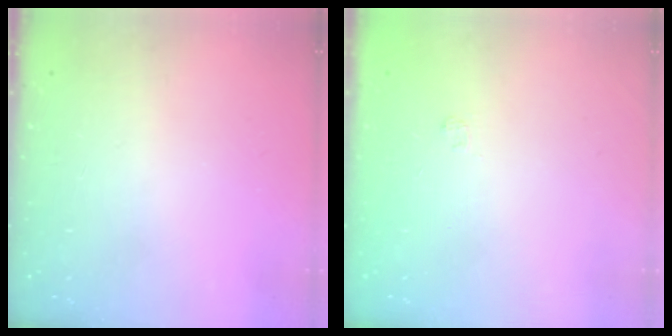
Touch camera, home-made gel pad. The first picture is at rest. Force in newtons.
{"total": 1.7, "press": 1.2, "slide": 1.1}